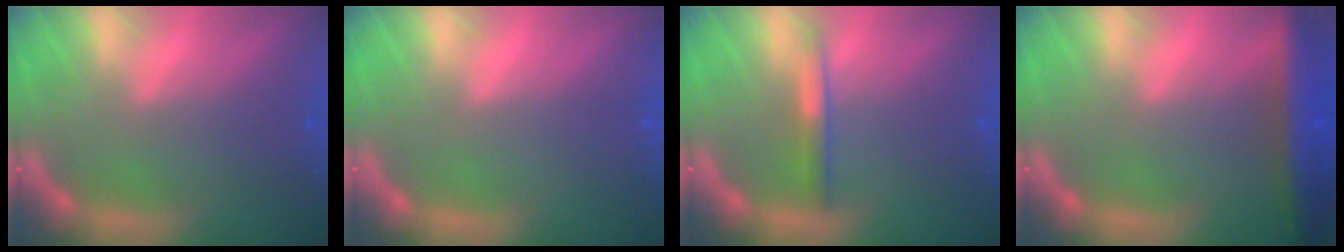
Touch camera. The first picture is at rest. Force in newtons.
{"total": 0.0}
{"total": 2.0}
{"total": 6.5}